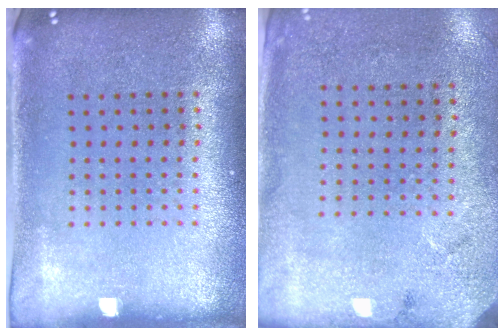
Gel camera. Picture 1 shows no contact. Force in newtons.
{"total": 2.7, "press": 2.2, "slide": 1.6}